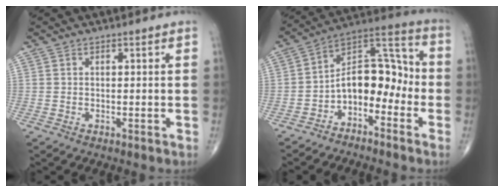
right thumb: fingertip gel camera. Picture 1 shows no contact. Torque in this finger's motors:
{"motor_torque": [1.59, 1.51, 1.18, -0.61, 0.08]}